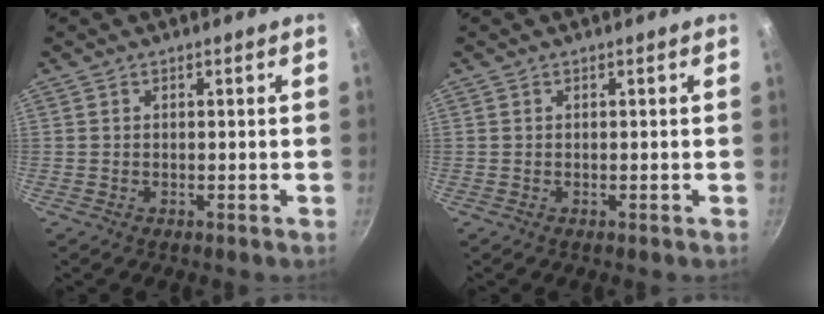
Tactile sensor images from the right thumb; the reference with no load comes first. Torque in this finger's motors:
{"motor_torque": [0.00, 0.00, 0.07, 0.00, 0.01]}